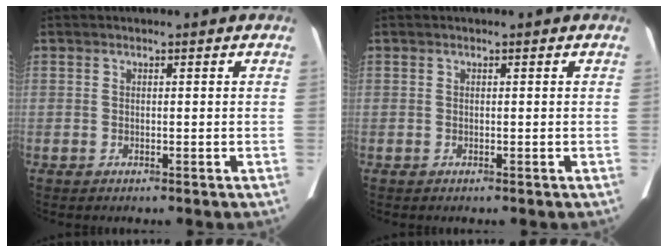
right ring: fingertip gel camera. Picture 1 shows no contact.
{"total": 0.0}